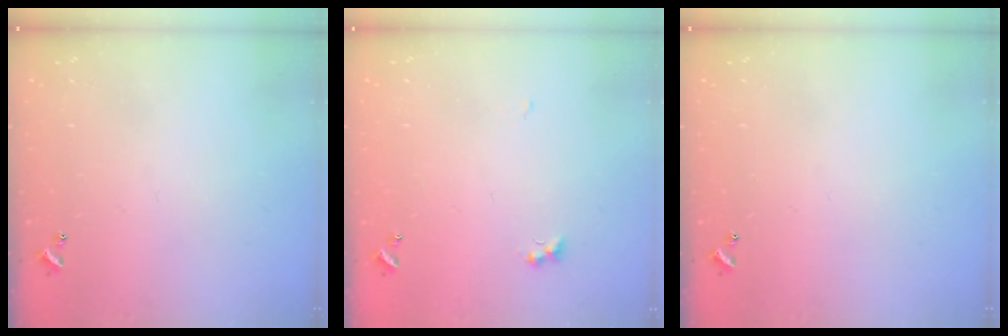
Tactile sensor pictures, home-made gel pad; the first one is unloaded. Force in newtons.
{"total": 2.7, "press": 2.6, "slide": 0.7}
{"total": 0.0}